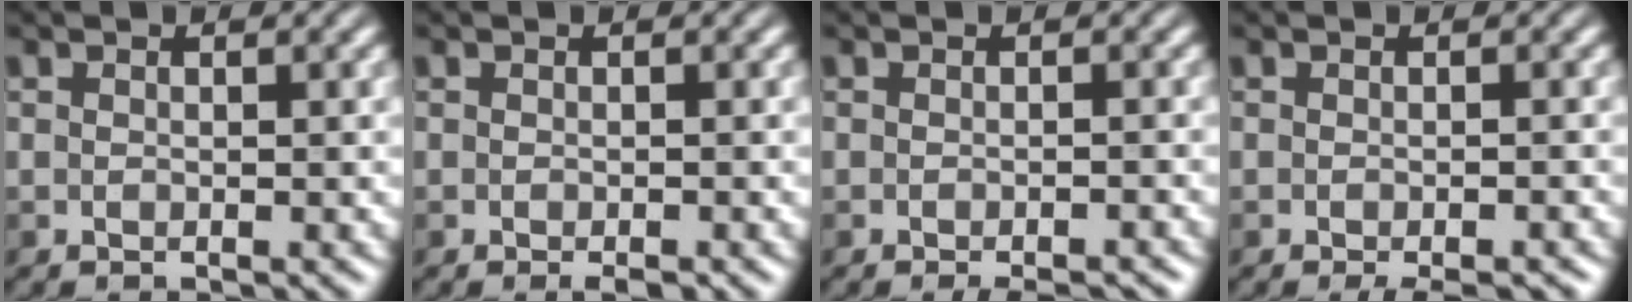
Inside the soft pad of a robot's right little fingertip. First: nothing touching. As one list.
[{"total": 0.9, "force": [-0.6, 0.2, 0.7], "torque": [-0.010, -0.004, -0.007]}, {"total": 2.4, "force": [-1.8, 0.4, 1.5], "torque": [-0.018, -0.003, -0.025]}, {"total": 2.6, "force": [-1.8, 0.6, 1.8], "torque": [-0.025, -0.003, -0.024]}]